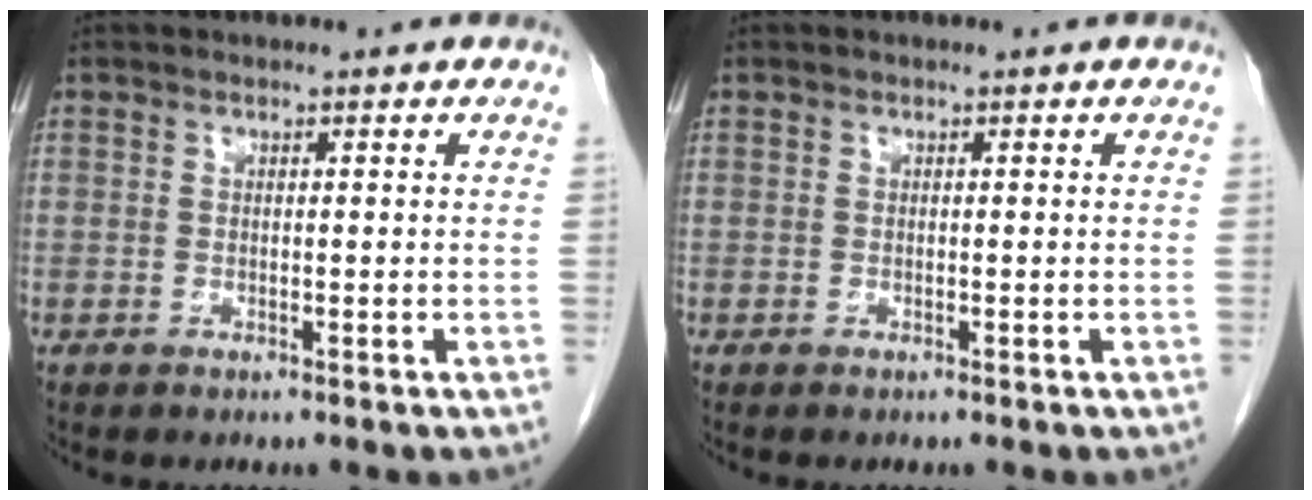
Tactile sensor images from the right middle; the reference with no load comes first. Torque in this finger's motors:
{"motor_torque": [-0.56, -0.07, -0.03, -0.01]}